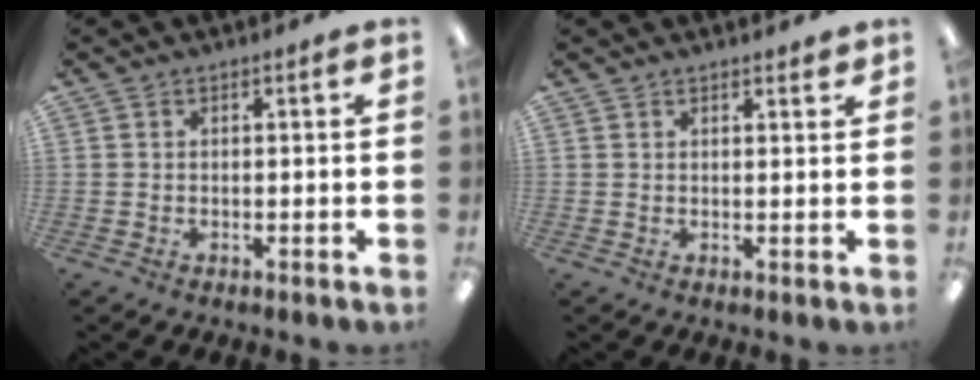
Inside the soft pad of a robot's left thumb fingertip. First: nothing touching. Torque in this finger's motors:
{"motor_torque": [-0.19, -0.08, -0.05, 0.25, 0.02]}